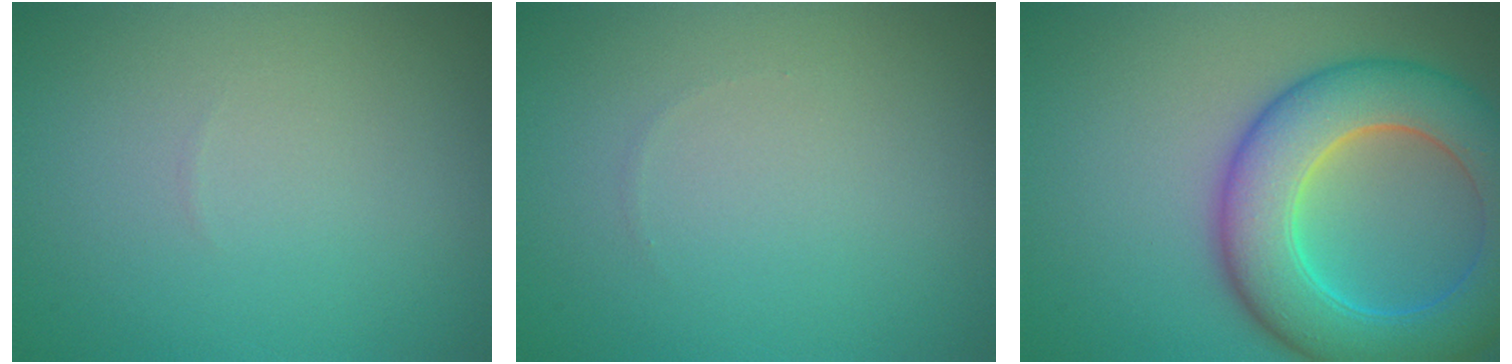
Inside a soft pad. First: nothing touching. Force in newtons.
{"total": 0.0}
{"total": 9.3, "press": 9.3, "slide": 0.0}